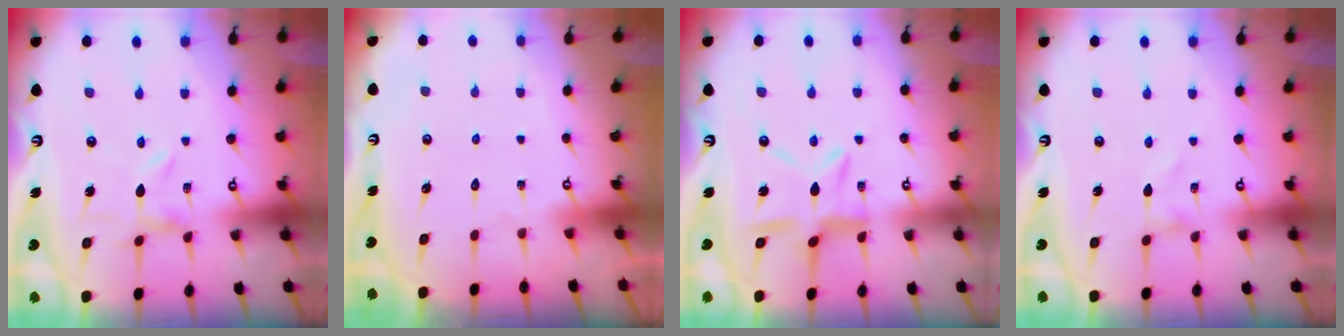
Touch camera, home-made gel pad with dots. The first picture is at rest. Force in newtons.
{"total": 1.8, "press": 1.8, "slide": 0.1}
{"total": 10.4, "press": 10.3, "slide": 0.9}
{"total": 0.9, "press": 0.9, "slide": 0.1}